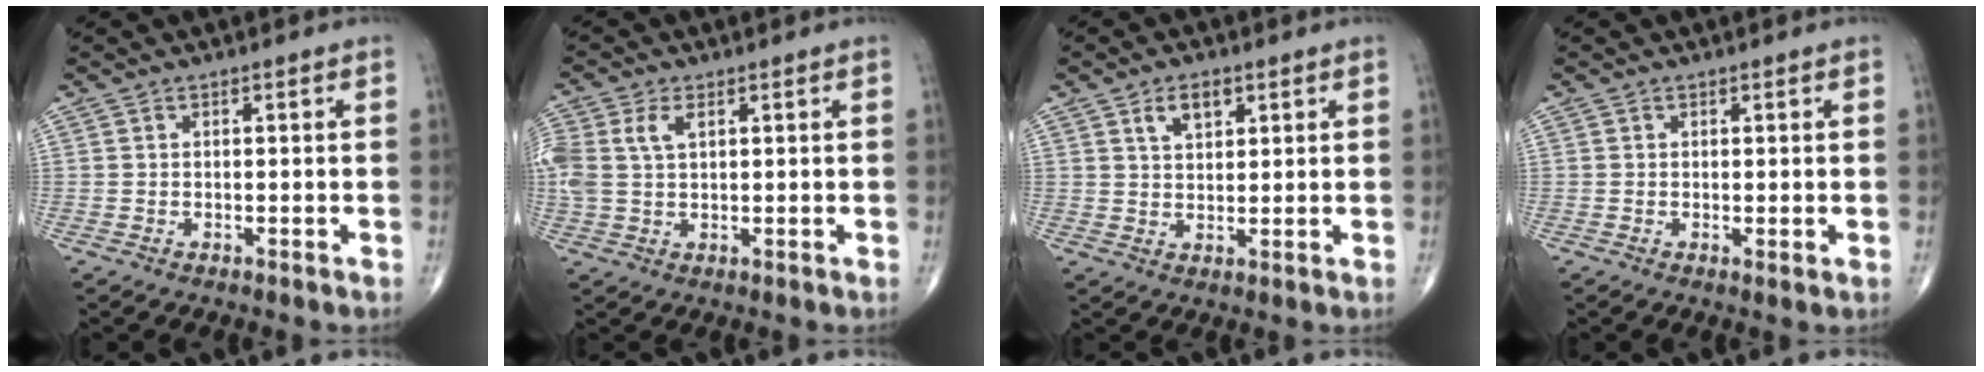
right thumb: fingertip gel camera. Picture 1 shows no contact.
{"total": 6.9, "force": [2.1, 4.0, 5.2], "torque": [-0.138, 0.013, 0.046]}
{"total": 4.8, "force": [2.4, 2.7, 3.1], "torque": [-0.040, -0.010, 0.043]}
{"total": 0.8, "force": [0.1, 0.2, 0.7], "torque": [-0.014, -0.005, 0.001]}